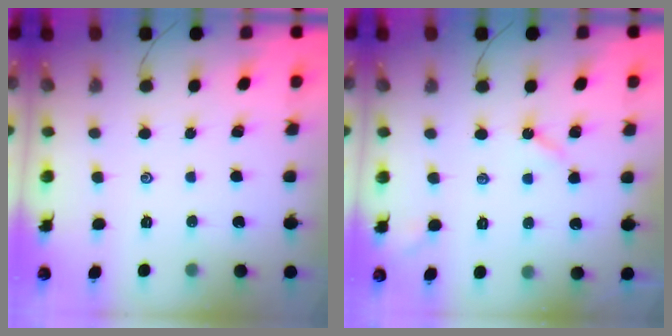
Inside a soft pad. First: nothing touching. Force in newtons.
{"total": 3.5, "press": 3.5, "slide": 0.3}